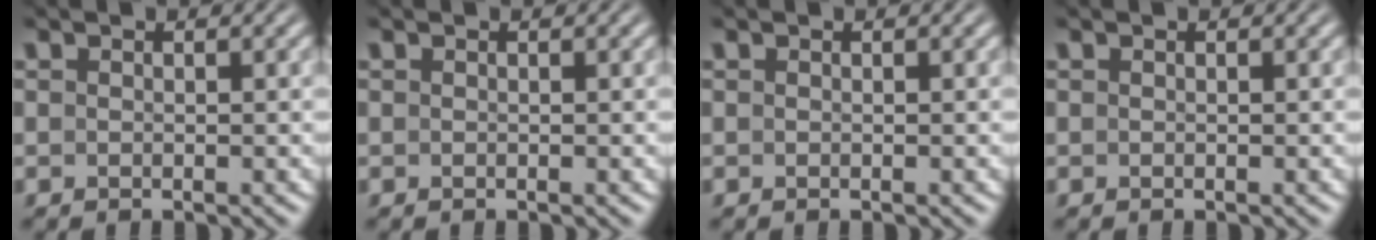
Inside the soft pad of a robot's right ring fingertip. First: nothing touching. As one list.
[{"total": 0.0}, {"total": 0.0}, {"total": 0.0}]